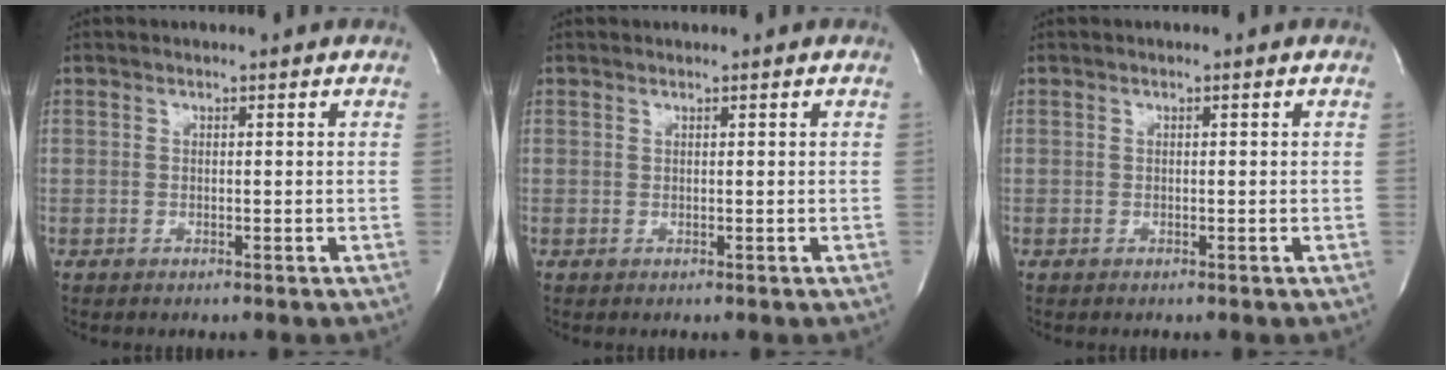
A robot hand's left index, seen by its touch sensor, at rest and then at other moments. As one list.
[{"total": 0.0}, {"total": 0.0}]